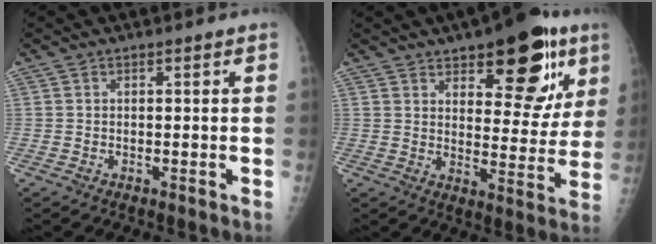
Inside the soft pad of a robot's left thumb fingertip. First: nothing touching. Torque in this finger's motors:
{"motor_torque": [0.20, 0.38, 0.19, -0.34, 0.07]}